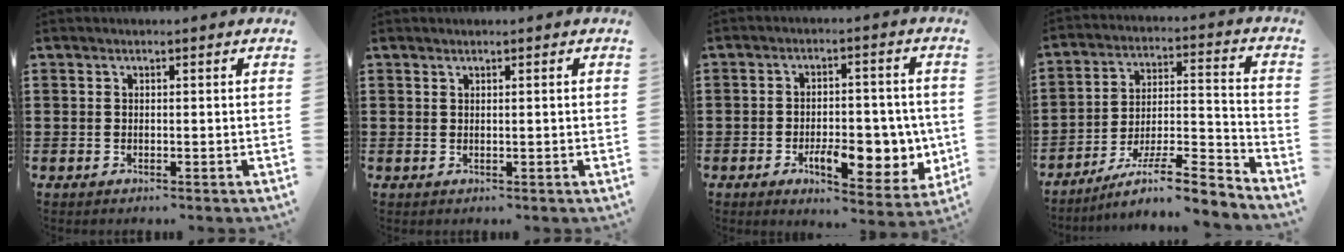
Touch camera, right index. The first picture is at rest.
{"total": 0.6, "force": [0.3, -0.3, 0.5], "torque": [-0.008, 0.000, 0.005]}
{"total": 9.6, "force": [-2.5, 5.0, 7.8], "torque": [-0.098, -0.003, -0.039]}
{"total": 7.0, "force": [-5.7, 0.3, 4.0], "torque": [-0.060, -0.005, -0.112]}